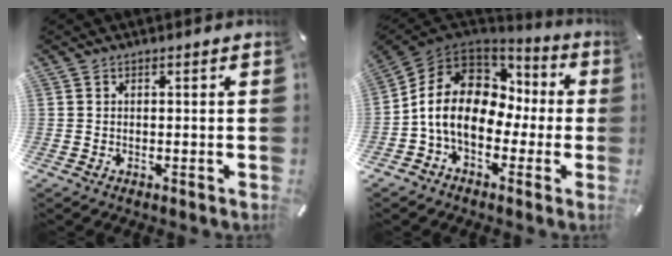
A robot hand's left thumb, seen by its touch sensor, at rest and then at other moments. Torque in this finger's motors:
{"motor_torque": [1.39, 2.73, 1.26, -0.53, 0.40]}